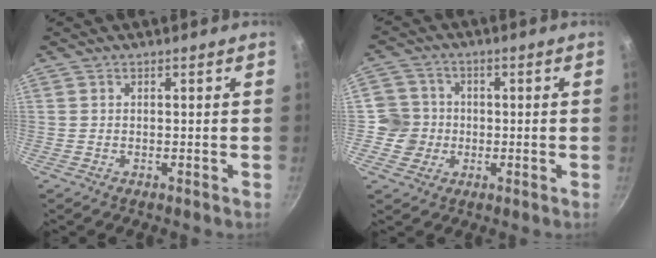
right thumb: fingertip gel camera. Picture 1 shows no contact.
{"total": 6.6, "force": [-0.8, 6.5, 0.7], "torque": [0.021, 0.014, -0.020]}